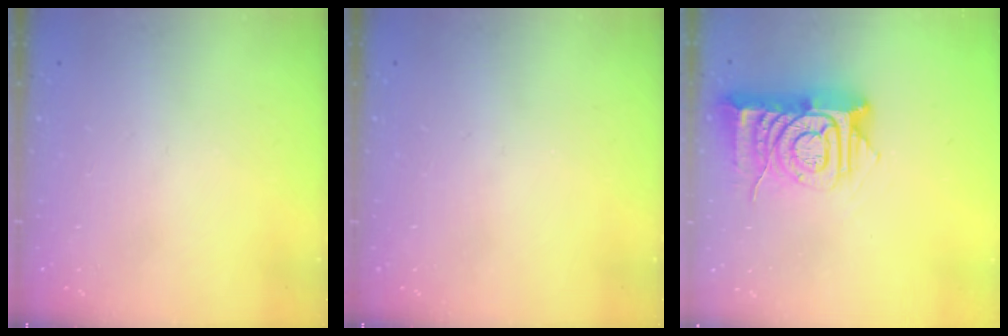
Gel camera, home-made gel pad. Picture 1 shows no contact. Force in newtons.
{"total": 0.0}
{"total": 13.0, "press": 13.0, "slide": 1.1}